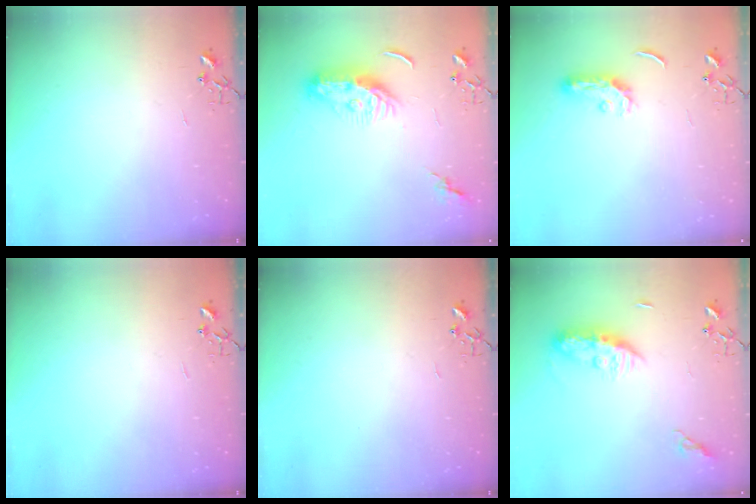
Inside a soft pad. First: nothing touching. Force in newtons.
{"total": 10.2, "press": 10.1, "slide": 1.0}
{"total": 7.6, "press": 7.6, "slide": 0.4}
{"total": 0.0}
{"total": 0.0}
{"total": 9.8, "press": 9.8, "slide": 0.5}